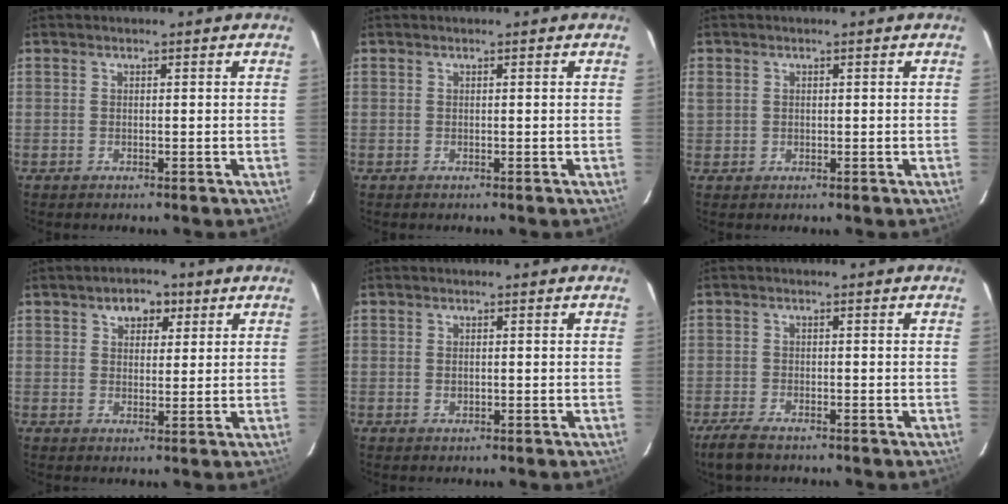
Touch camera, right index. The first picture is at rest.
{"total": 0.0}
{"total": 2.5, "force": [0.5, 2.3, 1.1], "torque": [-0.019, 0.003, 0.011]}
{"total": 4.7, "force": [2.4, 3.3, 2.4], "torque": [-0.032, 0.012, 0.037]}
{"total": 1.0, "force": [-0.1, 0.8, 0.6], "torque": [-0.011, -0.001, -0.001]}
{"total": 4.7, "force": [-3.7, 1.5, 2.5], "torque": [-0.072, -0.012, -0.073]}